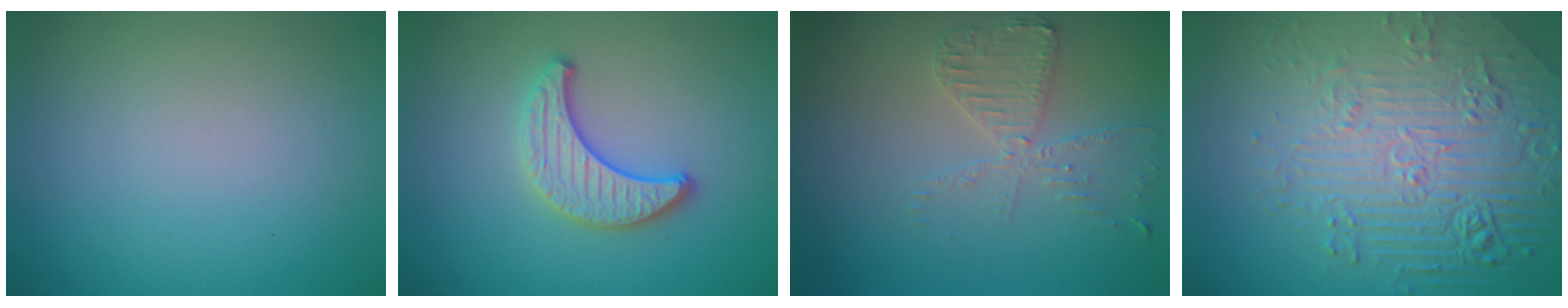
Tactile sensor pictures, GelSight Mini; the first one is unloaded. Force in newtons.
{"total": 3.5, "press": 3.3, "slide": 1.3}
{"total": 3.5, "press": 3.0, "slide": 1.8}
{"total": 8.5, "press": 6.1, "slide": 5.9}